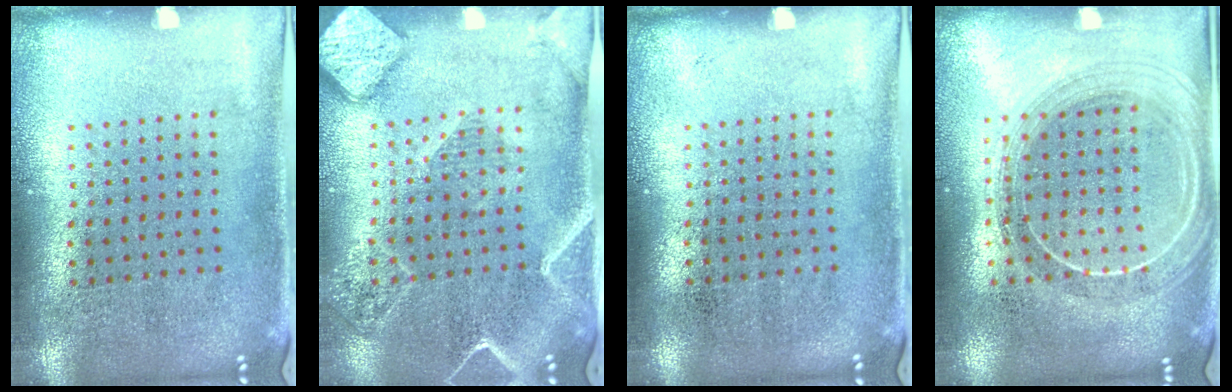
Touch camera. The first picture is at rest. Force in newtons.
{"total": 2.4, "press": 2.2, "slide": 0.9}
{"total": 0.0}
{"total": 2.0, "press": 1.7, "slide": 0.9}